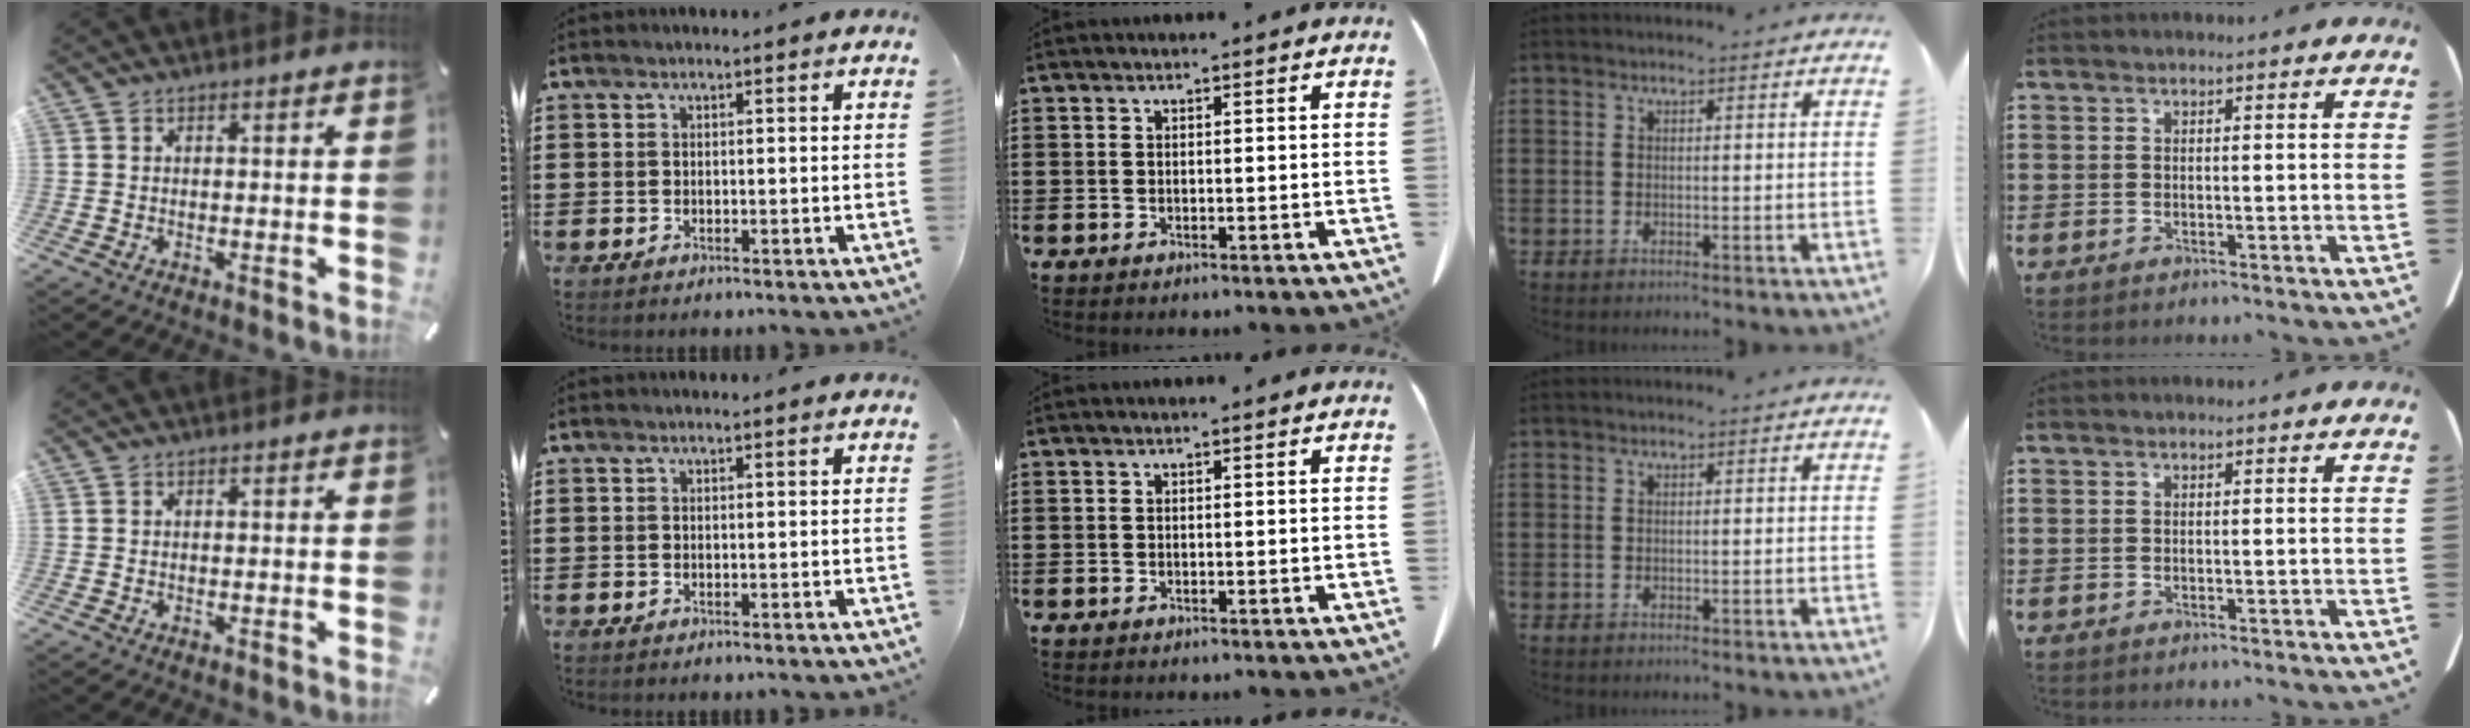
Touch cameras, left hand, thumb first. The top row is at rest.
{}